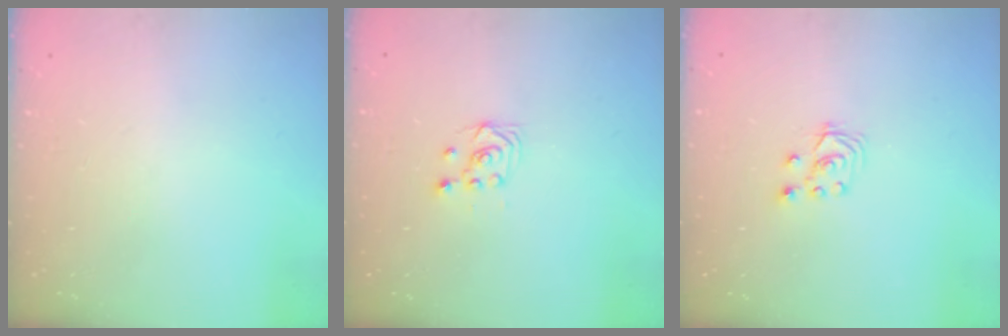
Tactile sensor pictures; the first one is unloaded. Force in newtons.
{"total": 2.5, "press": 2.2, "slide": 1.2}
{"total": 2.8, "press": 2.7, "slide": 0.7}